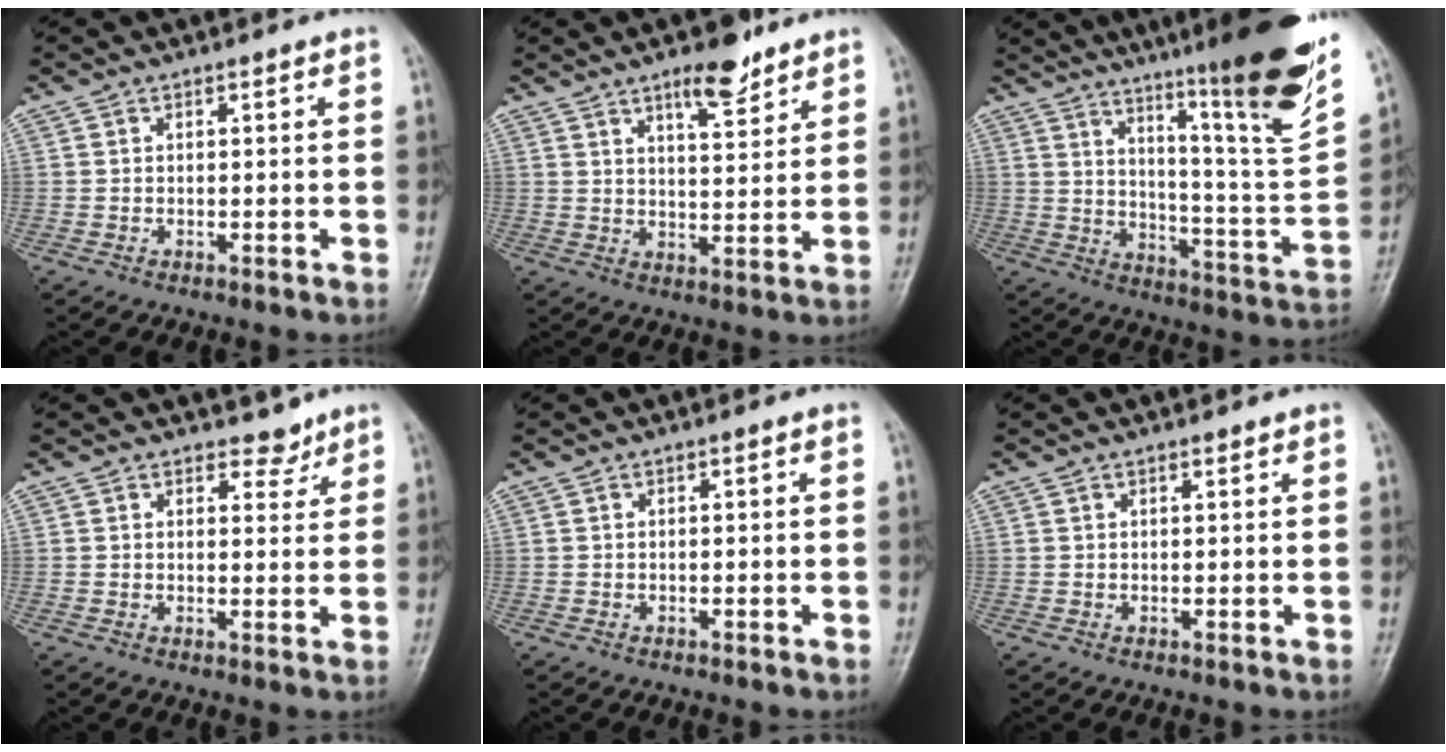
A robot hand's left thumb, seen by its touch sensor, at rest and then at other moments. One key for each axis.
{"total": 7.7, "fx": 5.4, "fy": 2.5, "fz": 4.9, "tx": -0.060, "ty": -0.035, "tz": 0.082}
{"total": 24.8, "fx": 15.8, "fy": 2.2, "fz": 18.9, "tx": -0.253, "ty": -0.080, "tz": 0.235}
{"total": 3.4, "fx": 2.8, "fy": 1.8, "fz": 0.7, "tx": 0.014, "ty": -0.019, "tz": 0.037}
{"total": 0.0}
{"total": 0.8, "fx": 0.7, "fy": 0.3, "fz": 0.3, "tx": -0.007, "ty": -0.005, "tz": 0.009}